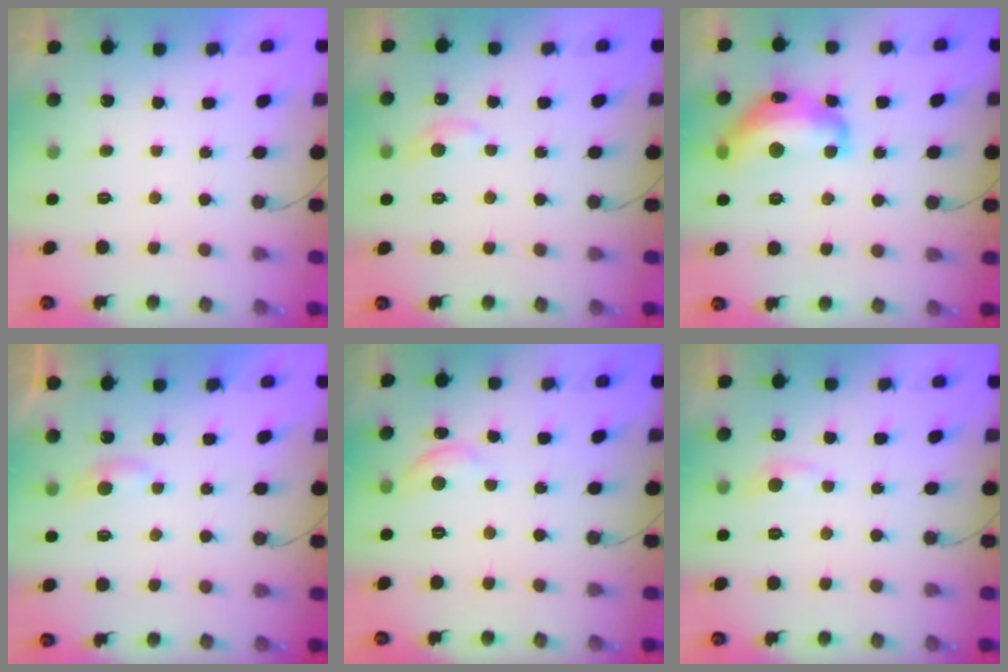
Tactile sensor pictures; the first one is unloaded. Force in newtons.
{"total": 6.0, "press": 6.0, "slide": 0.8}
{"total": 15.3, "press": 15.2, "slide": 0.9}
{"total": 3.9, "press": 3.8, "slide": 0.4}
{"total": 6.9, "press": 6.9, "slide": 0.6}
{"total": 4.9, "press": 4.9, "slide": 0.7}